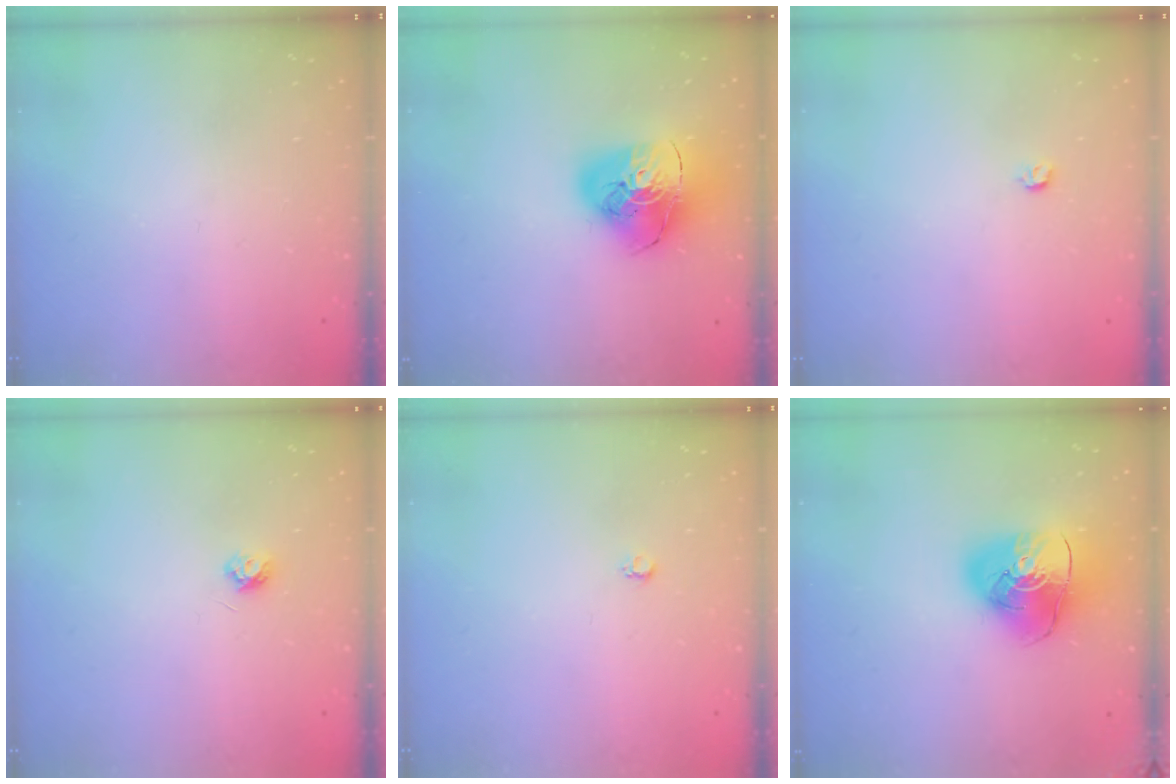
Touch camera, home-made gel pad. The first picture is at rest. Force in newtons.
{"total": 18.7, "press": 18.6, "slide": 2.1}
{"total": 3.2, "press": 3.2, "slide": 0.6}
{"total": 3.9, "press": 3.9, "slide": 0.6}
{"total": 2.6, "press": 2.6, "slide": 0.4}
{"total": 14.6, "press": 14.4, "slide": 2.1}